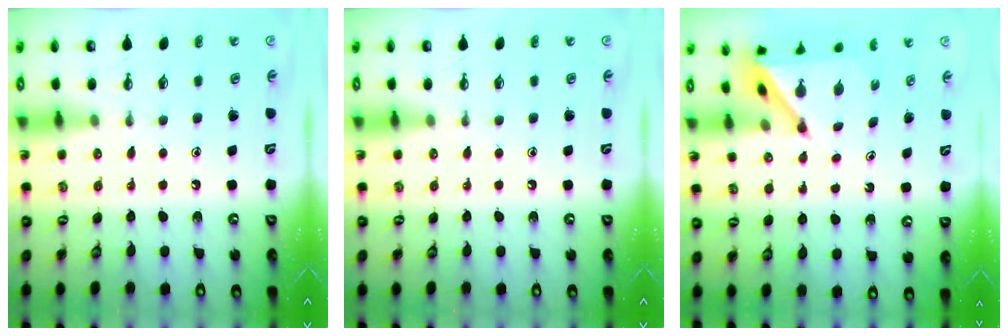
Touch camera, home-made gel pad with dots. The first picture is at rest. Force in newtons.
{"total": 0.0}
{"total": 4.4, "press": 4.4, "slide": 0.4}